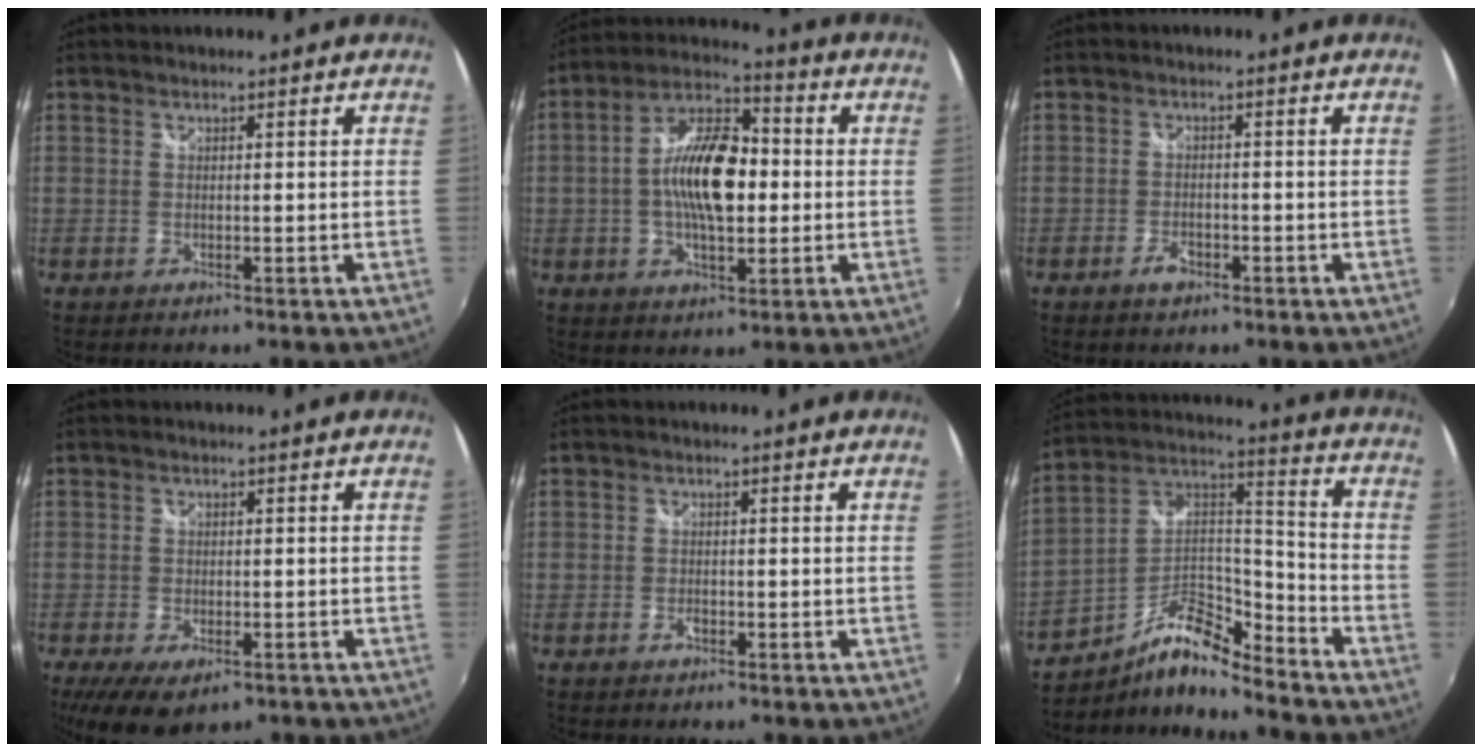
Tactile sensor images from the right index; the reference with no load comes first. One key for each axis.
{"total": 14.1, "fx": -0.7, "fy": 6.3, "fz": 12.6, "tx": -0.234, "ty": 0.015, "tz": -0.018}
{"total": 3.0, "fx": -1.9, "fy": 1.6, "fz": 1.6, "tx": -0.036, "ty": -0.002, "tz": -0.036}
{"total": 9.3, "fx": -5.5, "fy": 4.4, "fz": 6.1, "tx": -0.135, "ty": -0.036, "tz": -0.086}
{"total": 1.5, "fx": -0.9, "fy": 0.9, "fz": 0.8, "tx": -0.017, "ty": -0.002, "tz": -0.017}
{"total": 13.7, "fx": -9.6, "fy": 4.3, "fz": 8.8, "tx": -0.173, "ty": 0.022, "tz": -0.179}